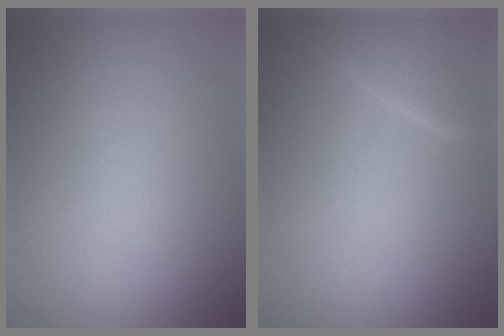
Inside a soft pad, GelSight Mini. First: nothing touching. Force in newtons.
{"total": 2.7, "press": 2.6, "slide": 0.2}